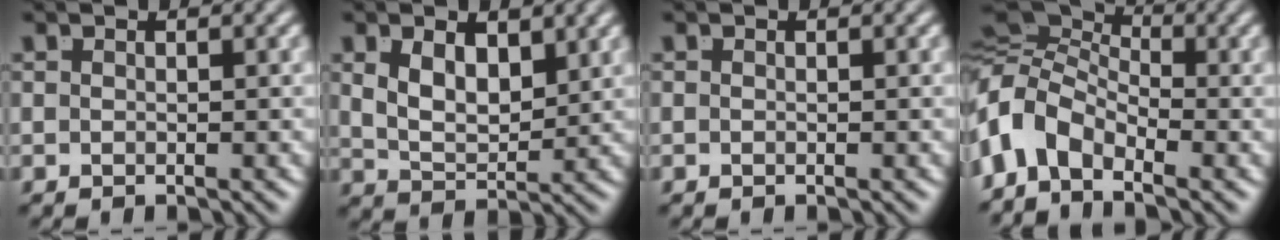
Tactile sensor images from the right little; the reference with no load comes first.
{"total": 4.6, "force": [1.3, 3.1, 3.1], "torque": [-0.060, -0.014, 0.023]}
{"total": 0.0}
{"total": 8.8, "force": [-0.5, 6.9, 5.4], "torque": [-0.126, -0.024, -0.011]}